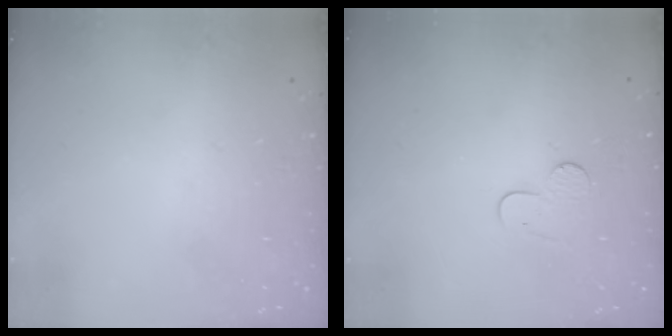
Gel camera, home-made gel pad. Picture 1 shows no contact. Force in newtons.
{"total": 4.9, "press": 4.8, "slide": 0.5}